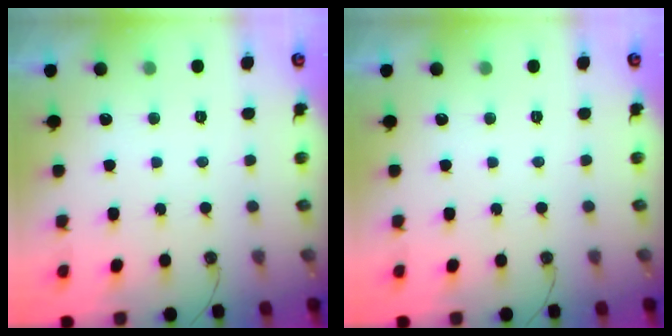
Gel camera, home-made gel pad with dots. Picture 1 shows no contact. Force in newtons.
{"total": 0.0}